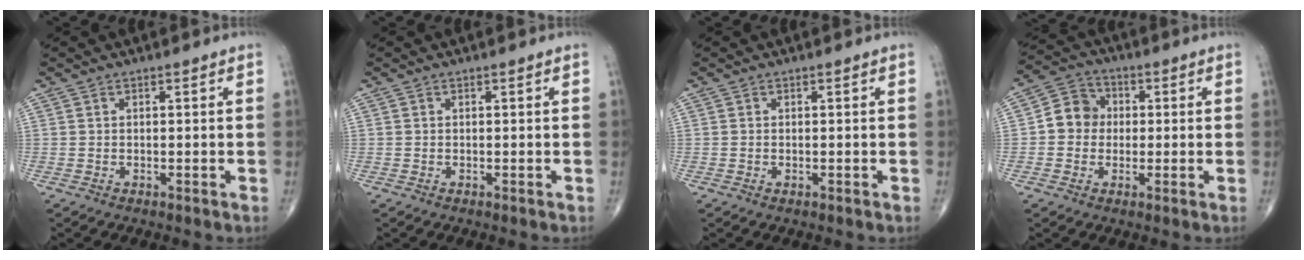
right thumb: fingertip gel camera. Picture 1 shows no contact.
{"total": 0.0}
{"total": 0.0}
{"total": 7.1, "force": [0.0, 6.4, 3.1], "torque": [-0.029, 0.019, -0.014]}